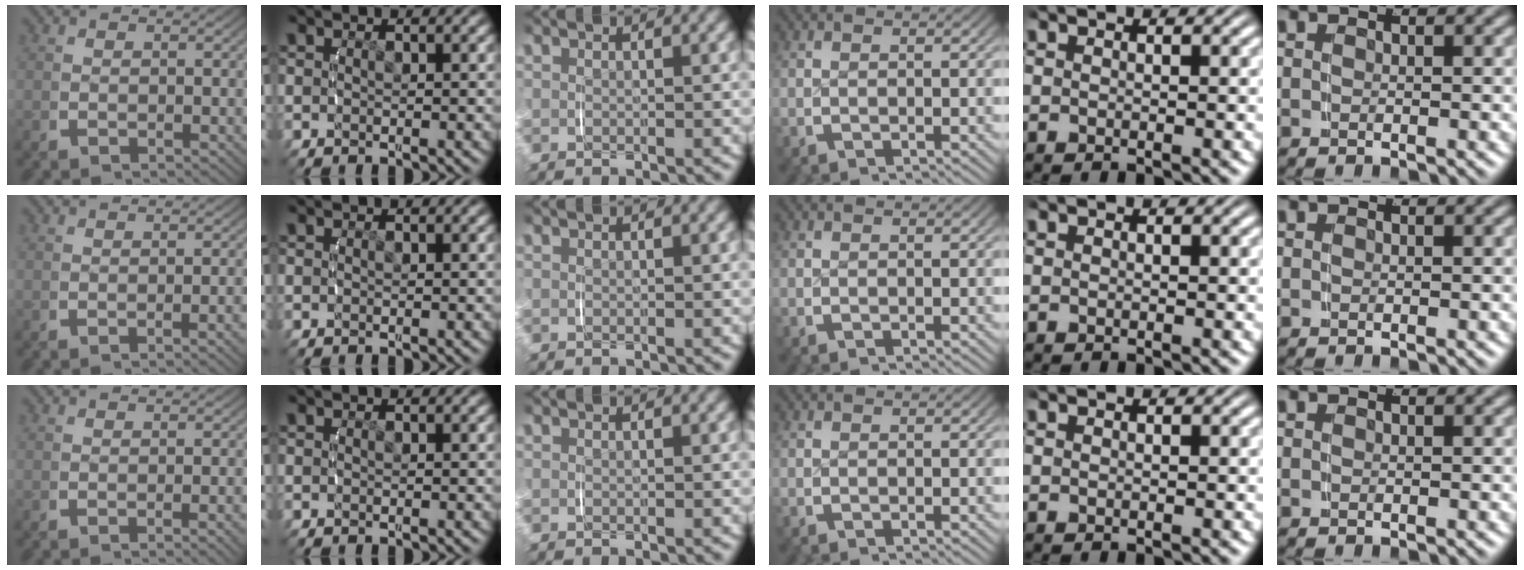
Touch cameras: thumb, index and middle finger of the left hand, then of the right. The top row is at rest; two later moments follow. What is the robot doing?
{"motion": "lift_and_place", "object": "measuring cup"}